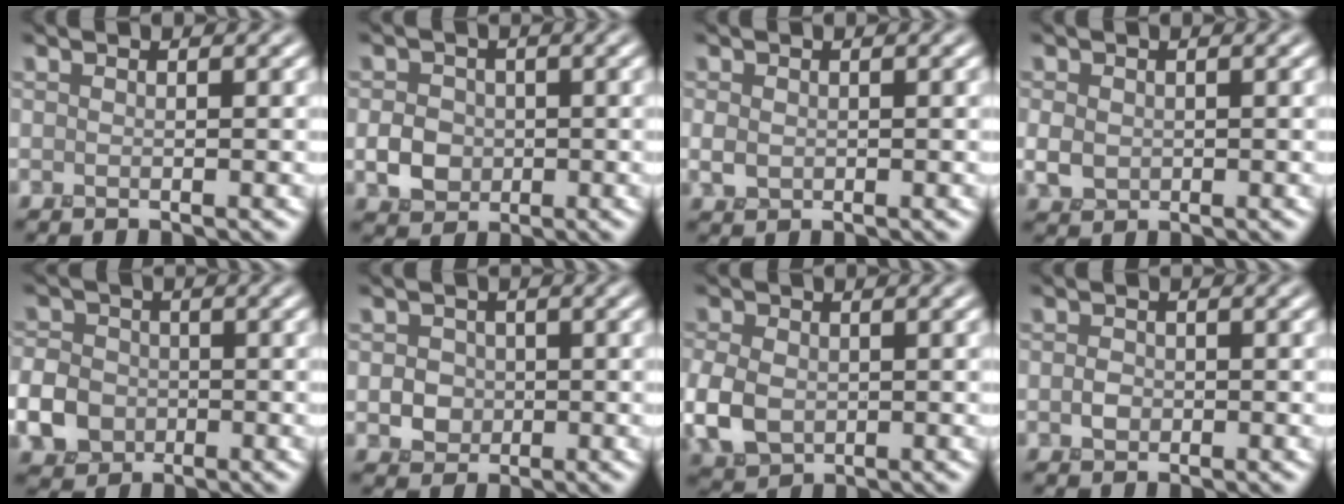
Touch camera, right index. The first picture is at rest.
{"total": 2.6, "force": [-0.4, 2.3, 1.1], "torque": [-0.020, 0.001, -0.010]}
{"total": 1.2, "force": [0.1, 1.0, 0.6], "torque": [-0.014, 0.000, 0.000]}
{"total": 1.8, "force": [0.0, 1.6, 0.9], "torque": [-0.022, -0.001, -0.001]}
{"total": 6.0, "force": [-1.8, 5.2, 2.5], "torque": [-0.052, -0.003, -0.059]}
{"total": 2.3, "force": [-0.1, 2.1, 0.9], "torque": [-0.007, -0.001, -0.004]}
{"total": 4.8, "force": [-0.5, 3.6, 3.1], "torque": [-0.082, -0.004, -0.012]}
{"total": 1.1, "force": [-0.2, 0.9, 0.5], "torque": [-0.010, 0.001, -0.009]}